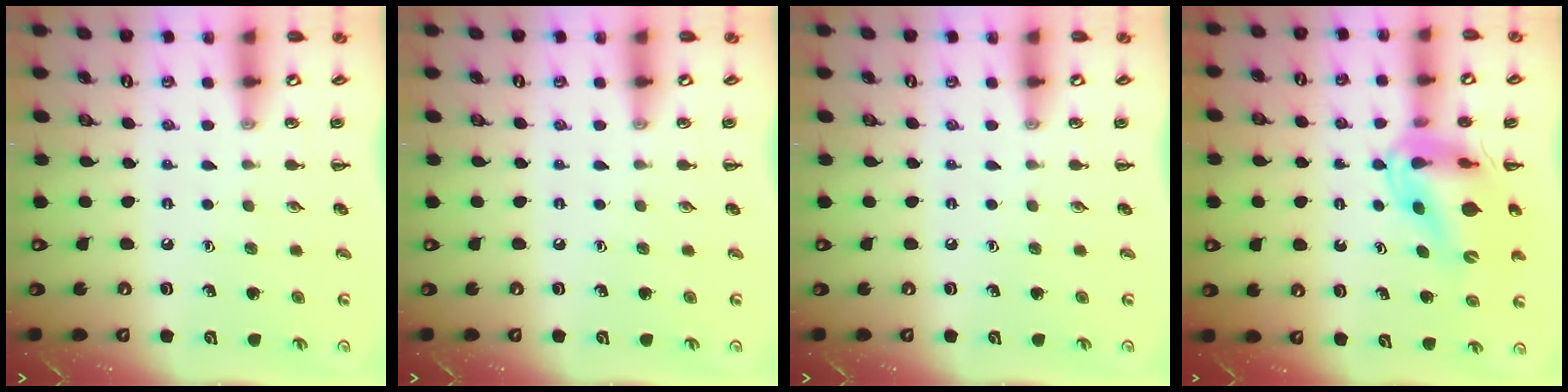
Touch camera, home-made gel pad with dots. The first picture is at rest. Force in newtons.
{"total": 0.0}
{"total": 0.0}
{"total": 13.3, "press": 12.7, "slide": 4.0}